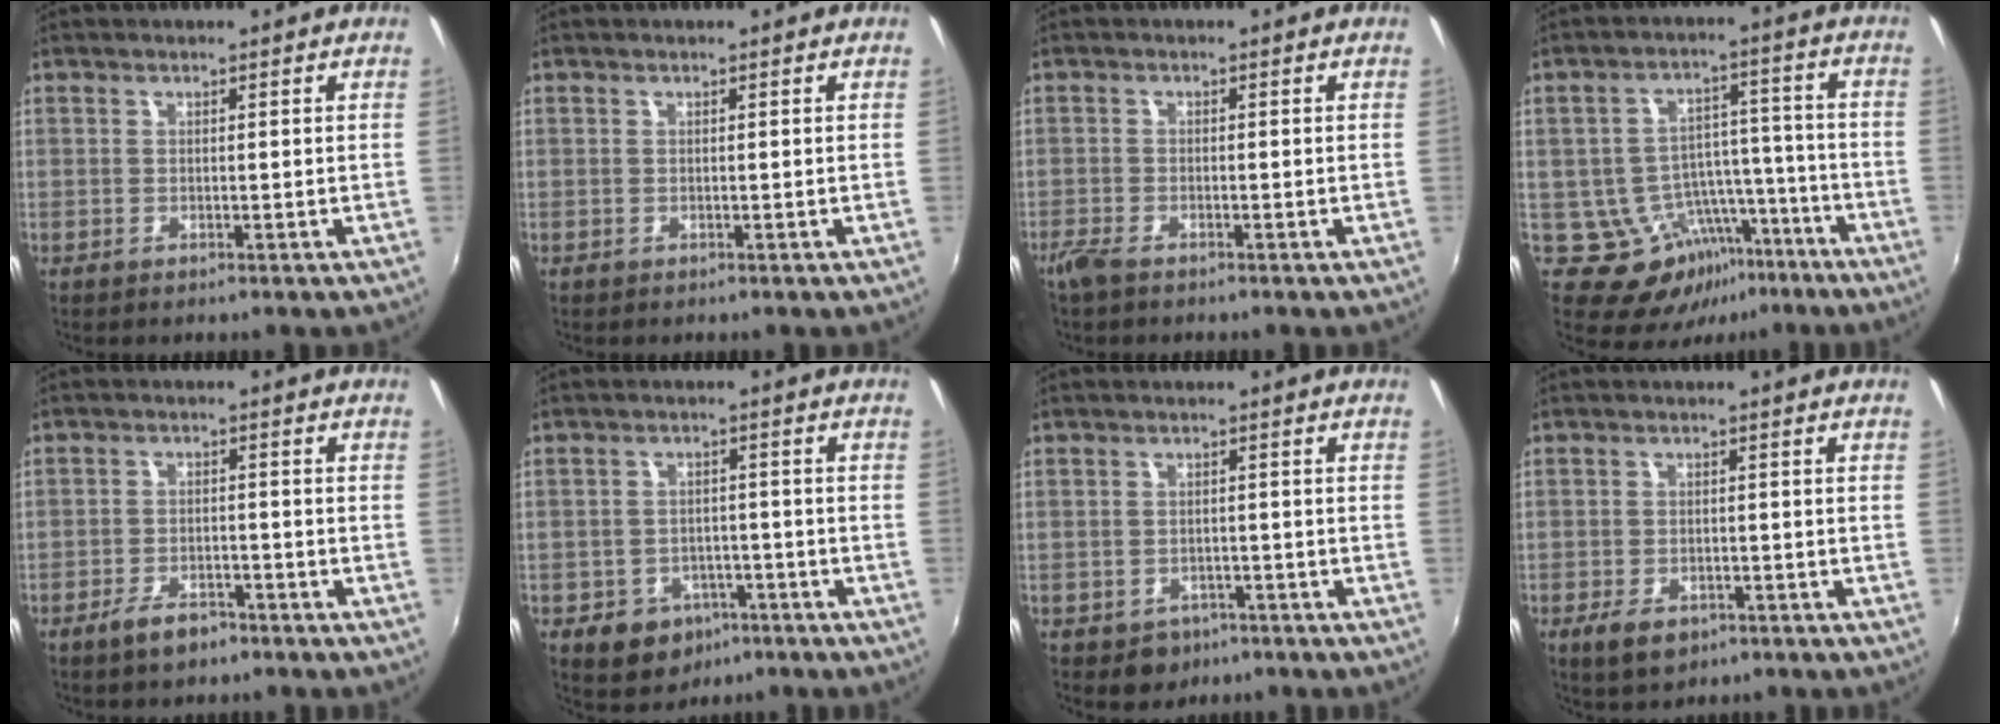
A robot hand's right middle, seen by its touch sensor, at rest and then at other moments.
{"total": 0.0}
{"total": 2.7, "force": [-2.2, 0.7, 1.4], "torque": [-0.038, -0.007, -0.046]}
{"total": 10.8, "force": [-6.0, 7.7, 4.5], "torque": [-0.080, 0.028, -0.069]}
{"total": 5.0, "force": [-3.7, 2.2, 2.6], "torque": [-0.064, -0.001, -0.061]}
{"total": 8.2, "force": [-4.3, 6.5, 2.8], "torque": [-0.070, 0.008, -0.046]}
{"total": 3.9, "force": [-2.0, 3.3, 0.6], "torque": [-0.024, 0.003, -0.022]}
{"total": 5.3, "force": [-3.1, 3.0, 3.1], "torque": [-0.074, -0.015, -0.051]}